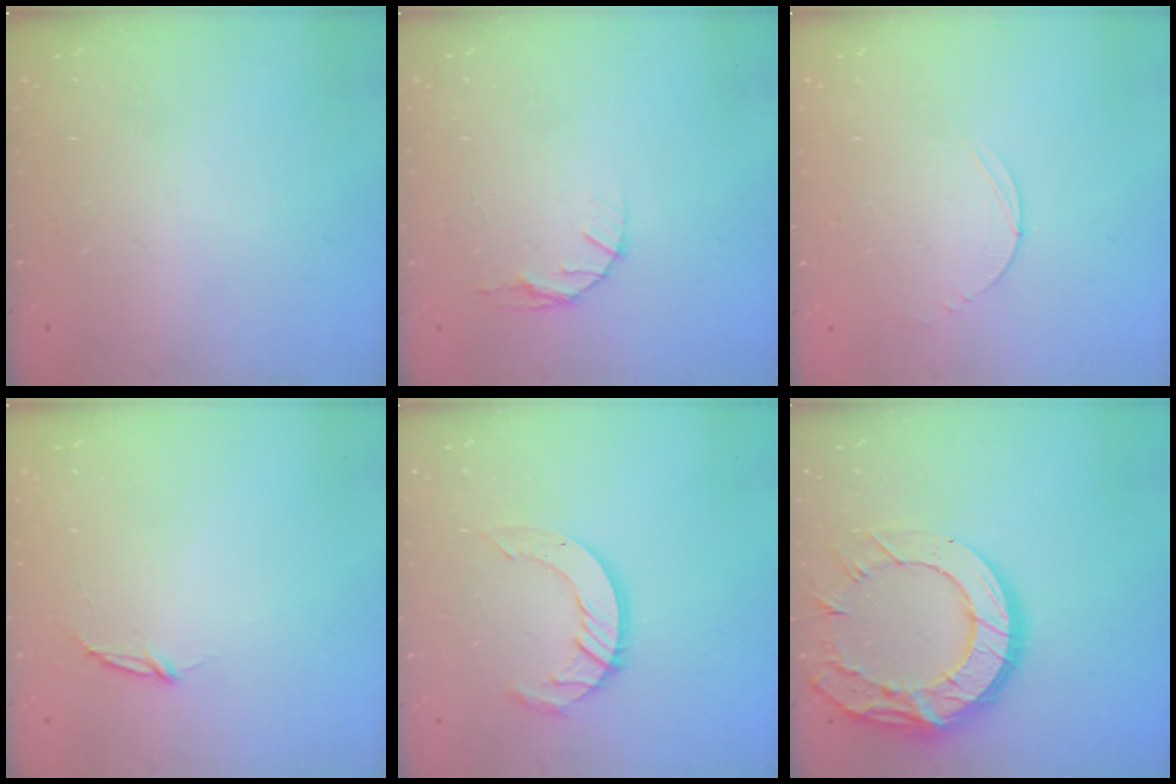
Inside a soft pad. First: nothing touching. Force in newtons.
{"total": 4.9, "press": 4.9, "slide": 0.6}
{"total": 2.8, "press": 2.8, "slide": 0.3}
{"total": 2.8, "press": 2.8, "slide": 0.3}
{"total": 9.8, "press": 9.8, "slide": 0.9}
{"total": 18.8, "press": 18.7, "slide": 1.6}